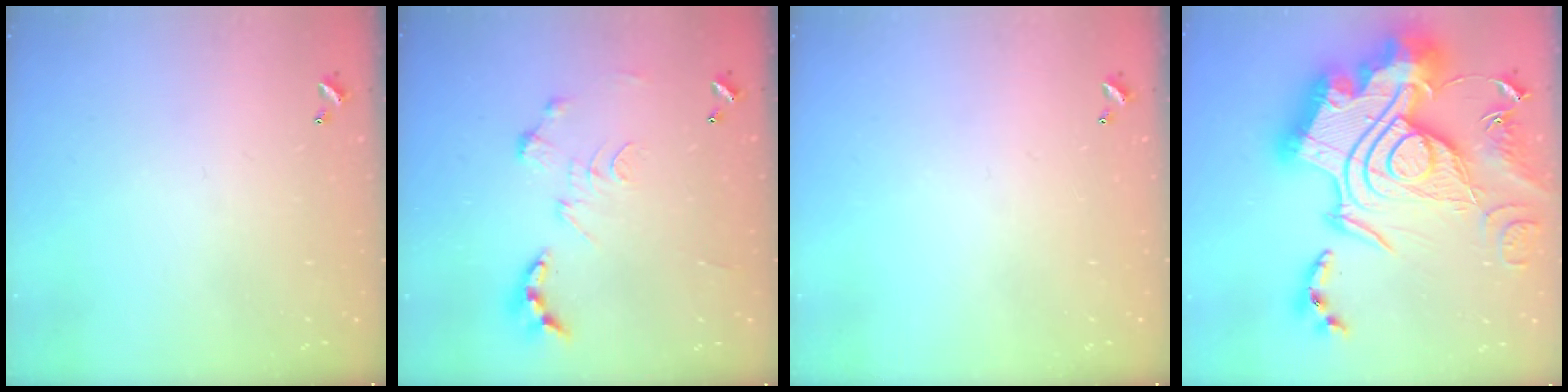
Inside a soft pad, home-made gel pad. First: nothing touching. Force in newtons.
{"total": 0.0}
{"total": 0.0}
{"total": 0.7, "press": 0.7, "slide": 0.1}